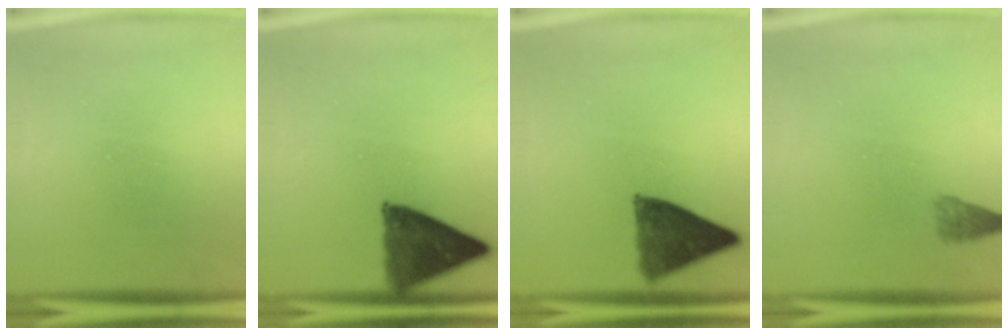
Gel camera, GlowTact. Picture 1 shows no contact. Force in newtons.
{"total": 10.5}
{"total": 9.6}
{"total": 2.4}